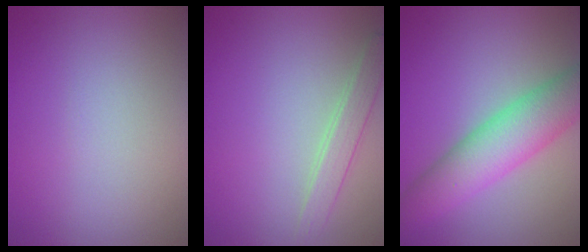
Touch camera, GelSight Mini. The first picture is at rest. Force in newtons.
{"total": 2.1, "press": 2.1, "slide": 0.1}
{"total": 6.9, "press": 6.9, "slide": 0.1}